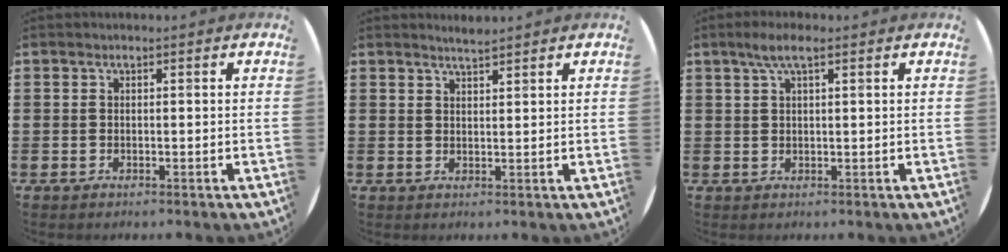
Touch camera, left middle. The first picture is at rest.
{"total": 1.9, "force": [1.8, -0.1, 0.2], "torque": [-0.004, 0.001, 0.035]}
{"total": 3.2, "force": [1.9, 0.7, 2.5], "torque": [-0.051, 0.009, 0.032]}